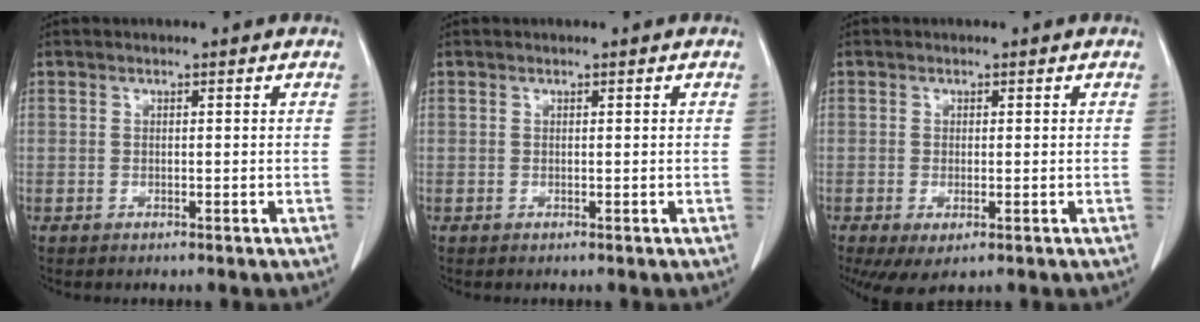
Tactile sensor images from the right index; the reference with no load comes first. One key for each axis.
{"total": 0.0}
{"total": 3.8, "fx": -1.6, "fy": 1.5, "fz": 3.1, "tx": -0.051, "ty": -0.011, "tz": -0.017}